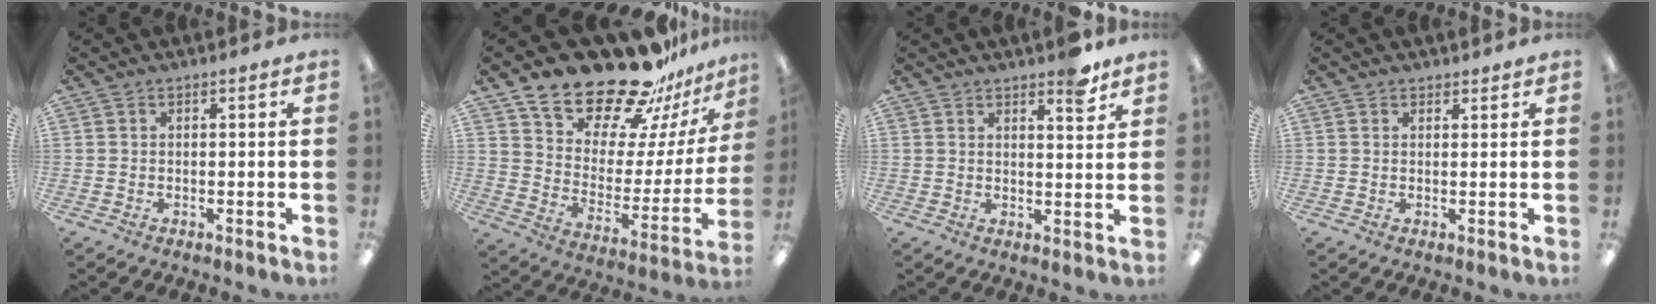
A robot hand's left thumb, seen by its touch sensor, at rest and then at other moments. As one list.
[{"total": 22.4, "force": [18.7, 8.7, 8.5], "torque": [-0.137, -0.143, 0.331]}, {"total": 5.8, "force": [4.5, 1.7, 3.3], "torque": [-0.027, -0.030, 0.070]}, {"total": 1.2, "force": [1.1, 0.6, 0.1], "torque": [0.006, -0.003, 0.019]}]